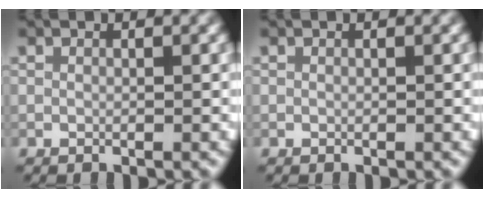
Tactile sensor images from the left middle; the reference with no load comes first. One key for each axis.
{"total": 0.0}